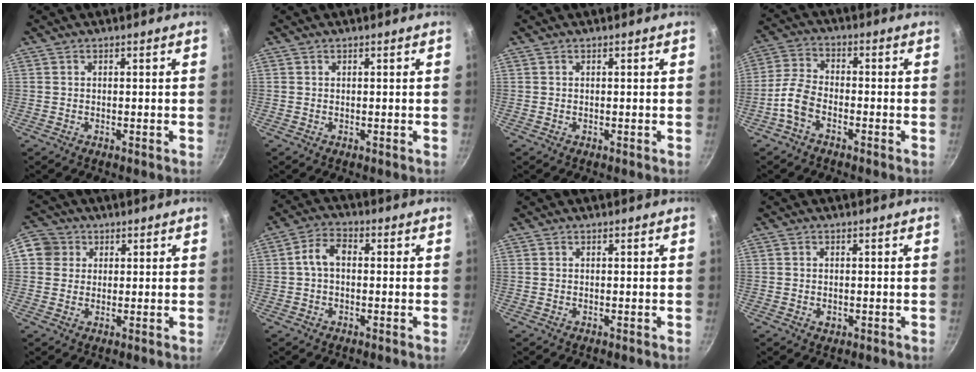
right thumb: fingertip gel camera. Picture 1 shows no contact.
{"total": 0.0}
{"total": 0.0}
{"total": 5.9, "force": [-3.1, 3.2, 3.9], "torque": [-0.084, 0.030, -0.072]}
{"total": 5.6, "force": [1.6, 5.1, 1.6], "torque": [0.006, 0.004, 0.016]}
{"total": 5.2, "force": [0.0, 3.4, 3.9], "torque": [-0.068, 0.021, -0.007]}
{"total": 0.0}
{"total": 1.5, "force": [-0.4, 1.2, 0.8], "torque": [-0.012, 0.001, -0.007]}